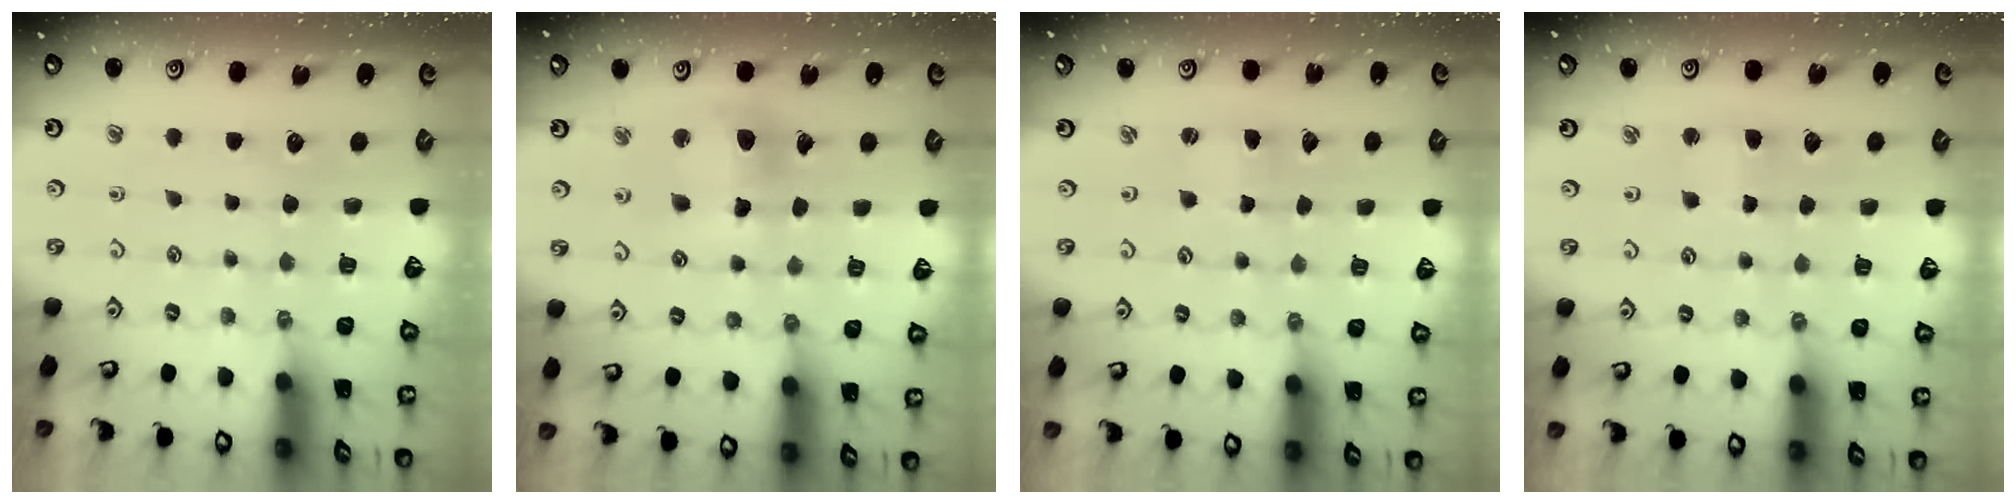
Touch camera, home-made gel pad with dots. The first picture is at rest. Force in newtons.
{"total": 11.1, "press": 11.0, "slide": 1.5}
{"total": 2.4, "press": 2.4, "slide": 0.5}
{"total": 2.6, "press": 2.6, "slide": 0.4}